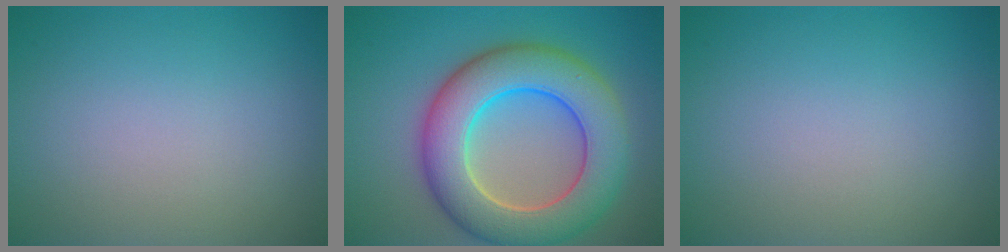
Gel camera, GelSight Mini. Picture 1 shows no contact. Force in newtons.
{"total": 10.2, "press": 10.1, "slide": 0.6}
{"total": 0.0}